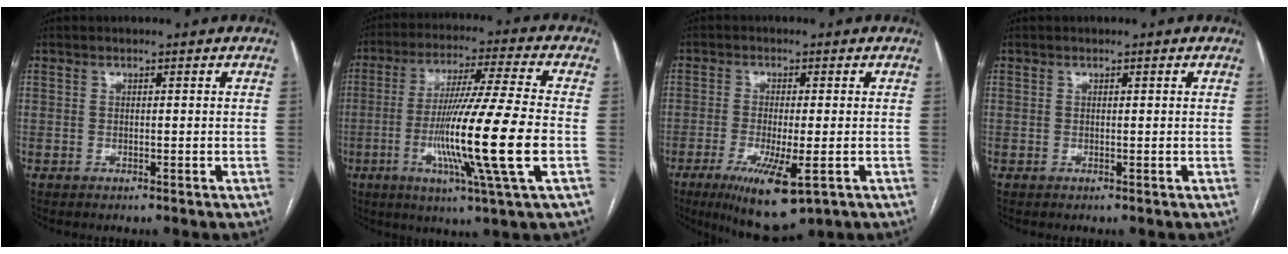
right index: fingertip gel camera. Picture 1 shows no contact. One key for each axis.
{"total": 17.4, "fx": -3.7, "fy": -1.3, "fz": 16.9, "tx": -0.314, "ty": -0.020, "tz": -0.074}
{"total": 10.1, "fx": -4.7, "fy": 2.1, "fz": 8.7, "tx": -0.151, "ty": -0.028, "tz": -0.070}
{"total": 0.0}